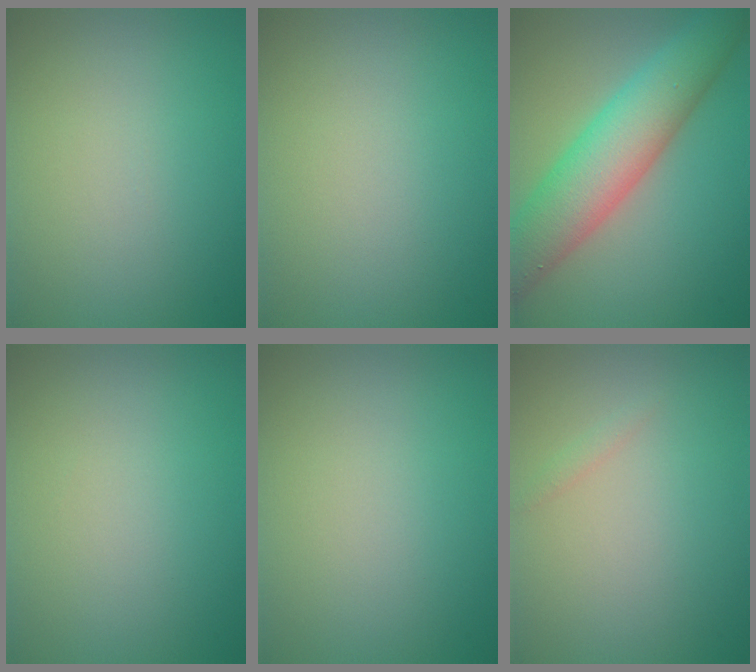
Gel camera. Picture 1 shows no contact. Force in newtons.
{"total": 0.0}
{"total": 8.4, "press": 8.4, "slide": 0.3}
{"total": 0.0}
{"total": 0.0}
{"total": 0.6, "press": 0.6, "slide": 0.1}